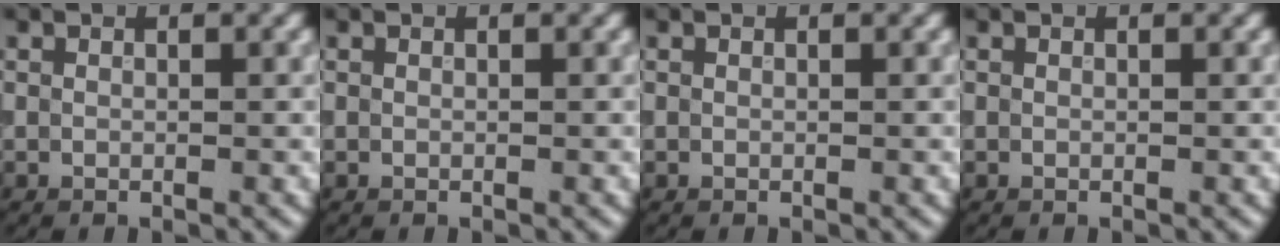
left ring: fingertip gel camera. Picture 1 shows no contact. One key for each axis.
{"total": 0.0}
{"total": 0.0}
{"total": 0.0}